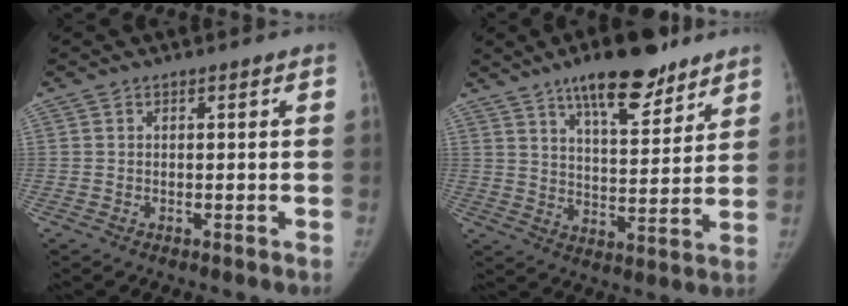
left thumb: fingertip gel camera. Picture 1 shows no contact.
{"total": 15.0, "force": [10.3, 5.2, 9.6], "torque": [-0.113, -0.055, 0.163]}